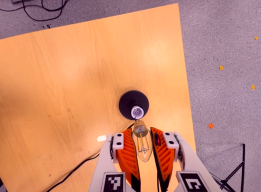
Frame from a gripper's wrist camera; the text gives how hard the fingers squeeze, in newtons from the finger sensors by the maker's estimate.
{"total": 19.4, "left": 21.9, "right": 17.0}